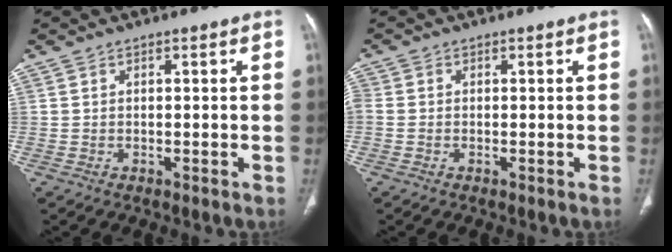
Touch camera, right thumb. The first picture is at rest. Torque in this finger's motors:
{"motor_torque": [0.11, 0.11, 0.85, -0.11, 0.10]}